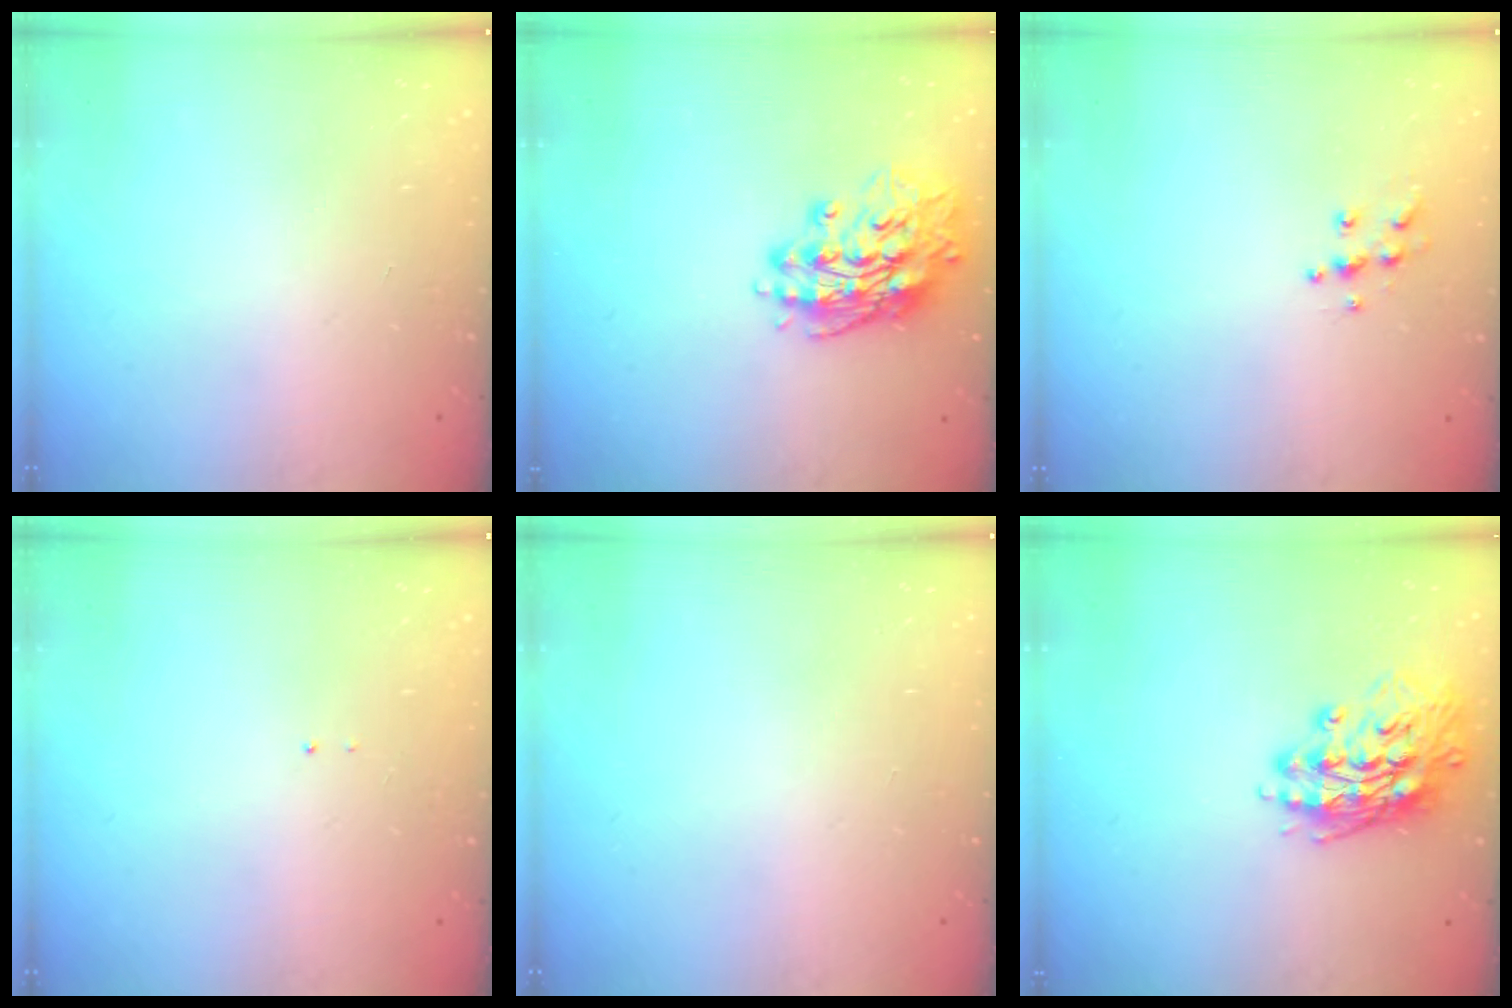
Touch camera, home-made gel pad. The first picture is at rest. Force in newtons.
{"total": 15.4, "press": 15.2, "slide": 2.6}
{"total": 6.4, "press": 6.4, "slide": 0.6}
{"total": 0.7, "press": 0.7, "slide": 0.1}
{"total": 0.0}
{"total": 15.7, "press": 15.5, "slide": 2.5}